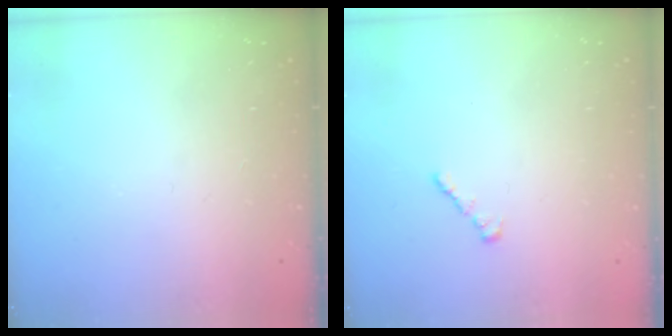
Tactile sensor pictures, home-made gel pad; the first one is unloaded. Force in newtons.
{"total": 1.4, "press": 1.3, "slide": 0.5}